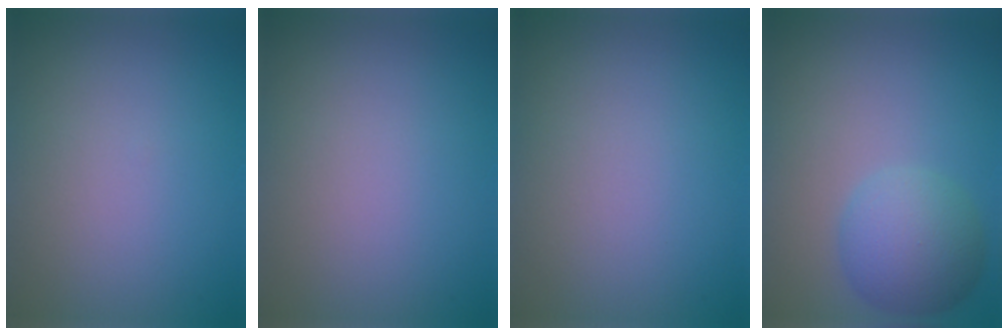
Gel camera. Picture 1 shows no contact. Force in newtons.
{"total": 0.0}
{"total": 0.0}
{"total": 5.4, "press": 5.4, "slide": 0.3}